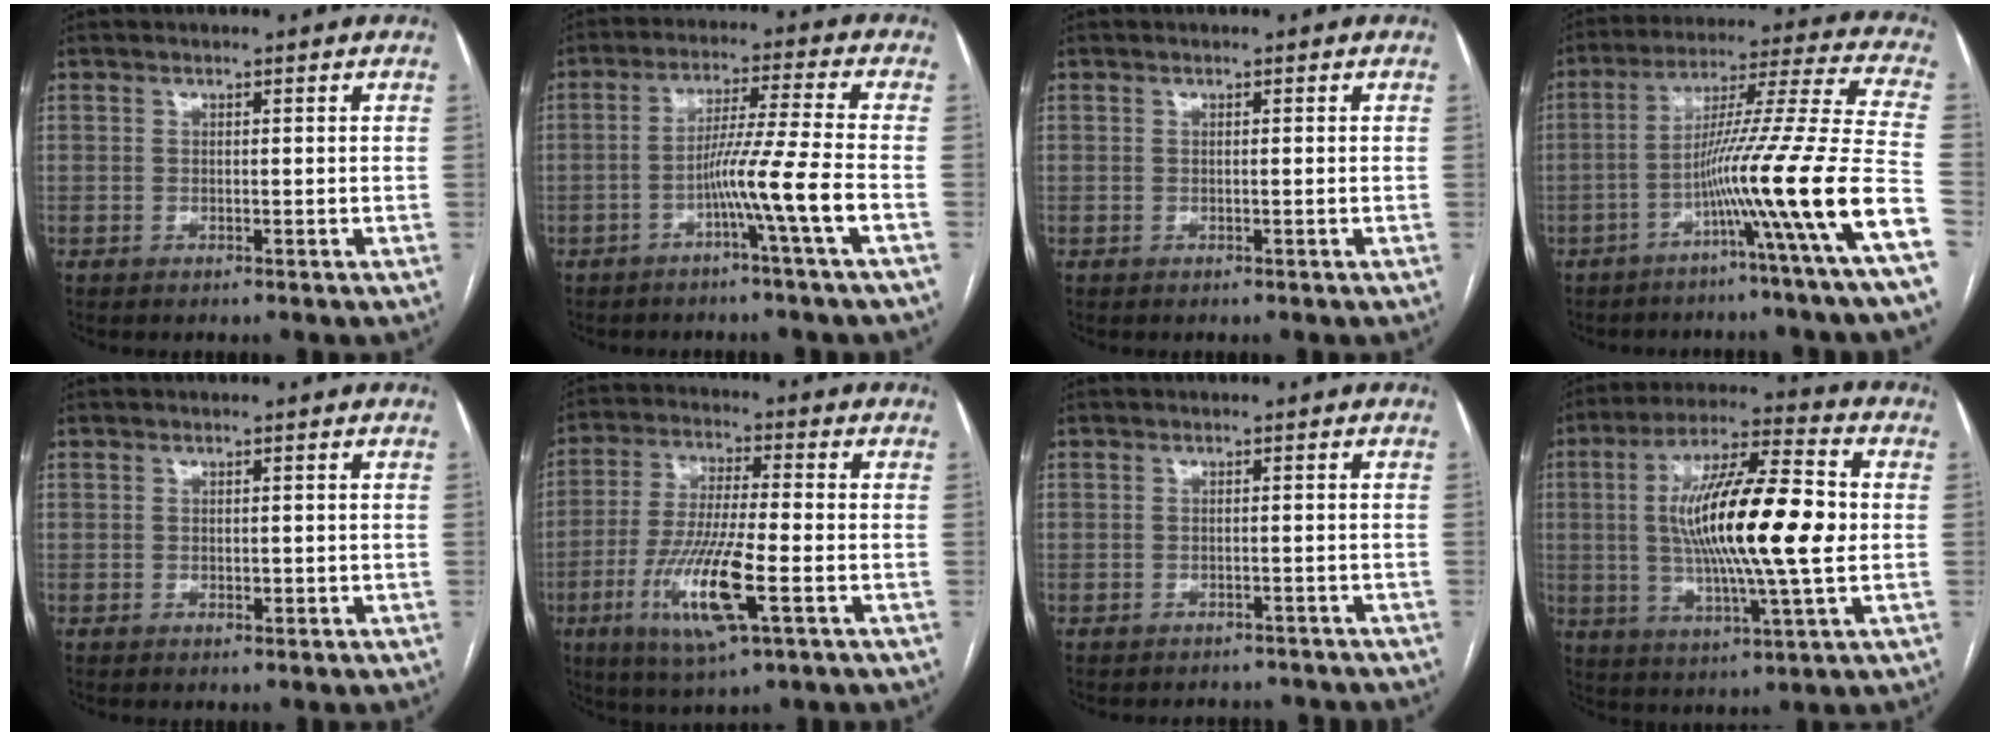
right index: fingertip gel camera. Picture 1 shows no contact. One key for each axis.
{"total": 8.4, "fx": -3.3, "fy": -2.3, "fz": 7.3, "tx": -0.129, "ty": 0.002, "tz": -0.063}
{"total": 0.0}
{"total": 20.9, "fx": -7.3, "fy": -3.1, "fz": 19.4, "tx": -0.297, "ty": -0.010, "tz": -0.131}
{"total": 0.8, "fx": -0.1, "fy": 0.5, "fz": 0.6, "tx": -0.008, "ty": -0.001, "tz": 0.001}
{"total": 13.1, "fx": -4.4, "fy": 1.4, "fz": 12.2, "tx": -0.249, "ty": -0.021, "tz": -0.079}
{"total": 5.8, "fx": -5.4, "fy": 2.0, "fz": 0.8, "tx": -0.004, "ty": 0.005, "tz": -0.054}
{"total": 18.4, "fx": 0.4, "fy": 2.3, "fz": 18.2, "tx": -0.325, "ty": 0.007, "tz": 0.002}